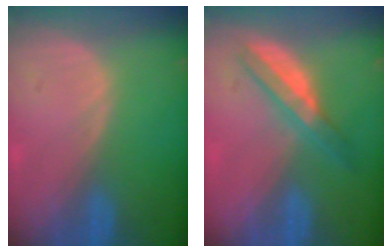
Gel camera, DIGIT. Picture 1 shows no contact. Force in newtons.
{"total": 4.8, "press": 4.8, "slide": 0.7}